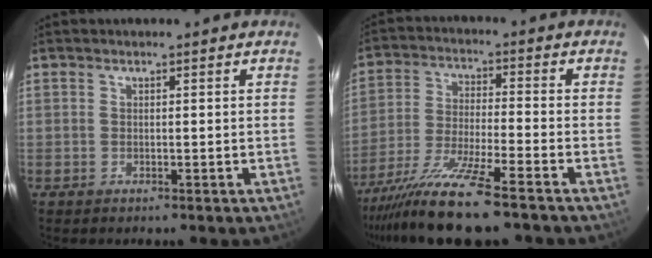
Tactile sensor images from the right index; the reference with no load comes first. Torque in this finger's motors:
{"motor_torque": [1.07, -1.07, 0.90, 0.21]}